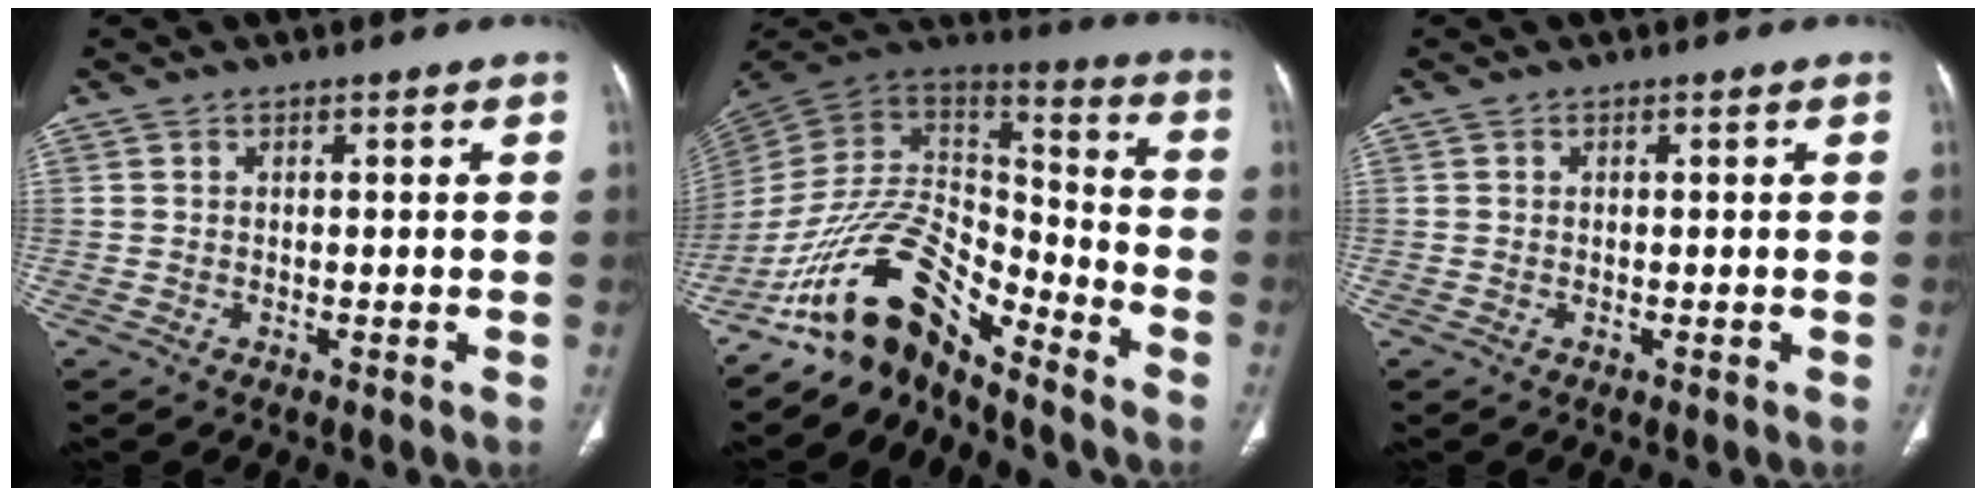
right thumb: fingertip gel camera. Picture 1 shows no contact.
{"total": 17.7, "force": [-13.2, 6.7, 9.7], "torque": [-0.155, 0.108, -0.246]}
{"total": 0.0}